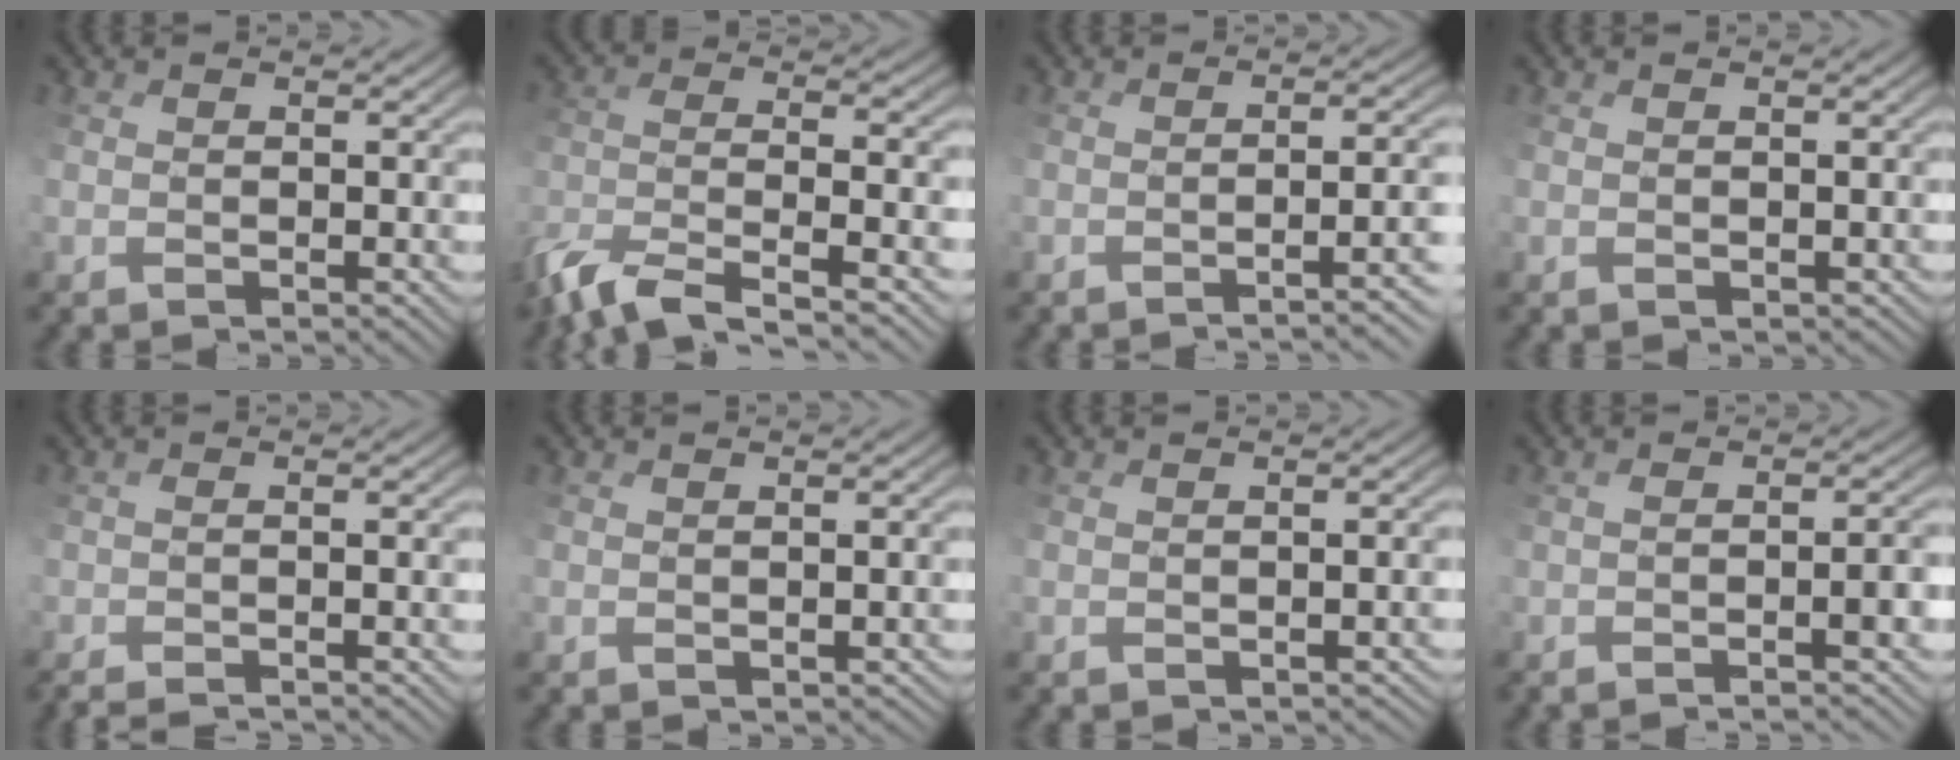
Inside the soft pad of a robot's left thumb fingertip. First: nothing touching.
{"total": 9.6, "force": [-7.4, 1.7, 5.8], "torque": [-0.120, -0.004, -0.134]}
{"total": 6.0, "force": [-3.5, 0.7, 4.8], "torque": [-0.040, 0.006, -0.027]}
{"total": 0.7, "force": [-0.3, 0.6, 0.3], "torque": [-0.003, -0.003, 0.001]}
{"total": 2.9, "force": [-2.5, -0.2, 1.3], "torque": [-0.012, -0.001, -0.038]}
{"total": 1.5, "force": [-0.9, 0.9, 0.8], "torque": [-0.003, -0.002, -0.006]}
{"total": 2.0, "force": [-1.5, 0.8, 1.1], "torque": [-0.002, 0.000, -0.009]}
{"total": 3.9, "force": [-2.5, 0.1, 3.0], "torque": [-0.020, 0.009, -0.021]}